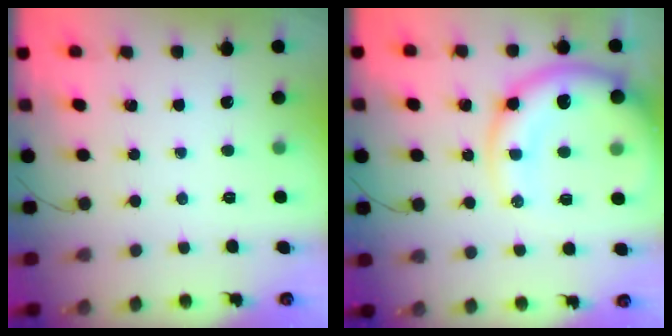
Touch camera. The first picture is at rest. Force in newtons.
{"total": 15.9, "press": 15.6, "slide": 3.3}